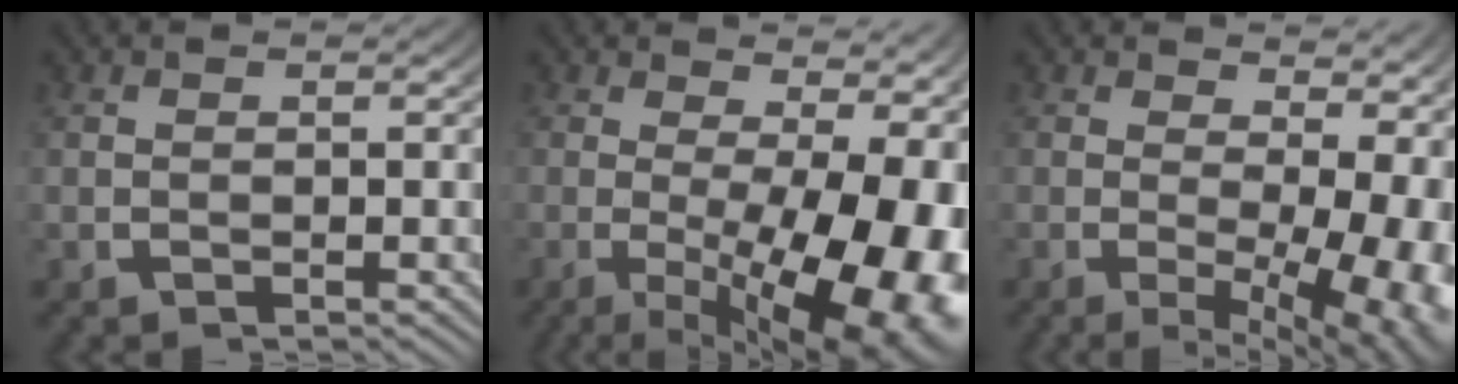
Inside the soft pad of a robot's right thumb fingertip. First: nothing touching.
{"total": 15.3, "force": [-2.8, 8.3, 12.5], "torque": [-0.184, -0.052, -0.019]}
{"total": 9.4, "force": [-1.2, 4.9, 7.9], "torque": [-0.116, -0.037, -0.003]}